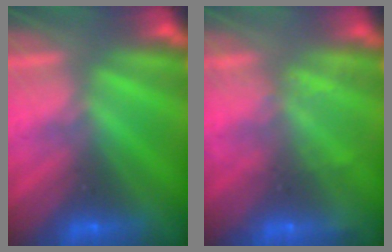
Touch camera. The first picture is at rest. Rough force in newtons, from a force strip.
{"total": 2.3}